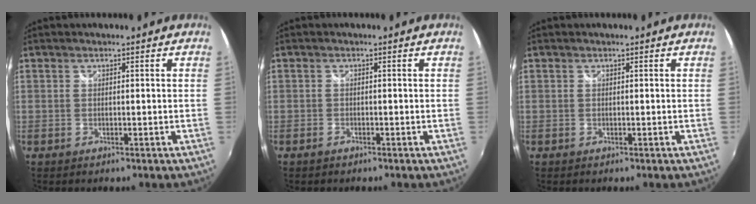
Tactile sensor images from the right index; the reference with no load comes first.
{"total": 1.0, "force": [-0.8, 0.5, 0.2], "torque": [-0.006, -0.002, -0.016]}
{"total": 0.0}